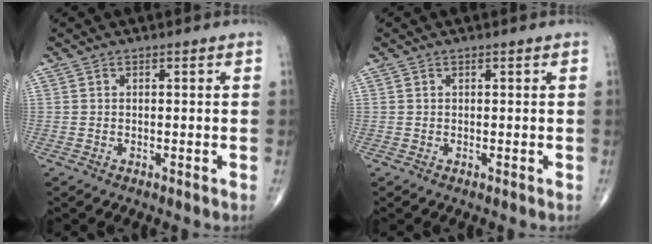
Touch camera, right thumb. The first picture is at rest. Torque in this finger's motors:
{"motor_torque": [-0.85, 0.02, -0.14, -0.05, -0.02]}